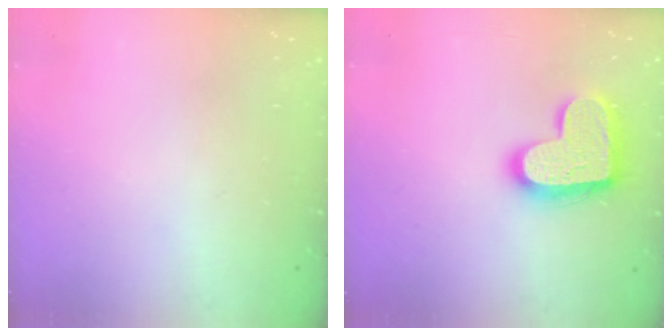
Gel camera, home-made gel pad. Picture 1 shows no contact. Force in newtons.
{"total": 17.3, "press": 17.3, "slide": 1.1}